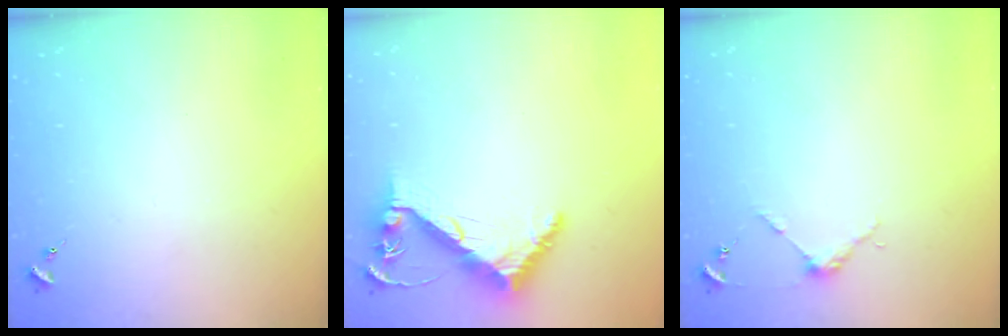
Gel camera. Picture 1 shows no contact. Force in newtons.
{"total": 8.7, "press": 8.6, "slide": 0.9}
{"total": 3.7, "press": 3.7, "slide": 0.3}